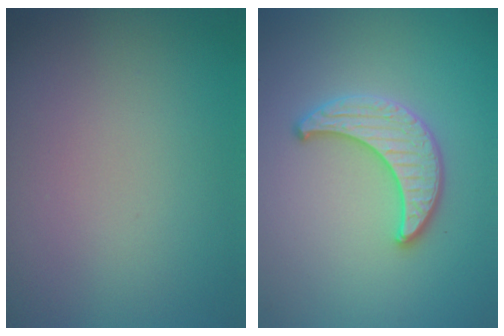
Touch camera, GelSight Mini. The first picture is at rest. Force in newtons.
{"total": 3.4, "press": 3.4, "slide": 0.5}